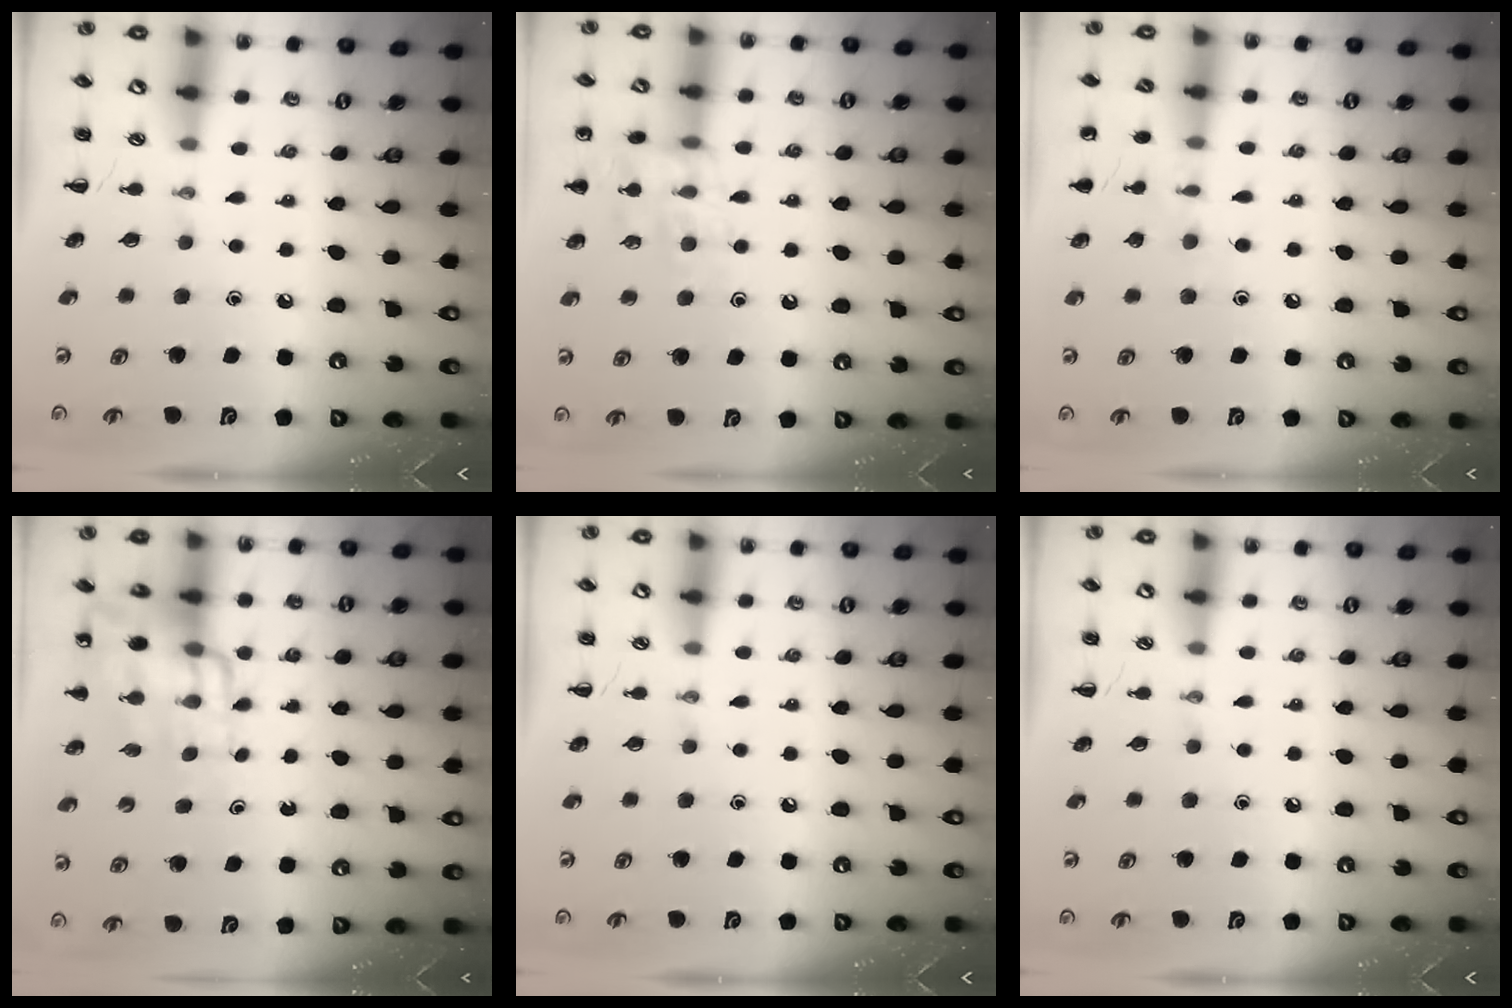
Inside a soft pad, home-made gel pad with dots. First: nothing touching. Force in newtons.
{"total": 14.3, "press": 14.2, "slide": 1.8}
{"total": 7.0, "press": 6.8, "slide": 1.8}
{"total": 12.1, "press": 11.7, "slide": 3.1}
{"total": 0.0}
{"total": 0.0}